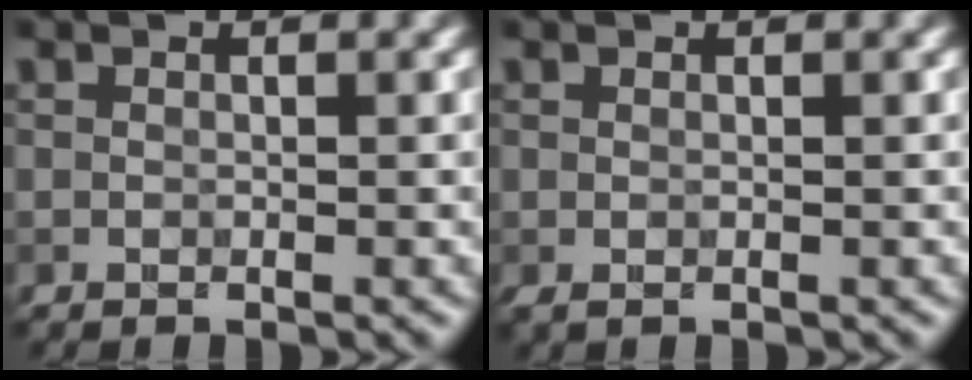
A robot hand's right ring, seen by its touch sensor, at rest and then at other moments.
{"total": 0.8, "force": [-0.2, 0.5, 0.6], "torque": [-0.010, -0.001, -0.002]}